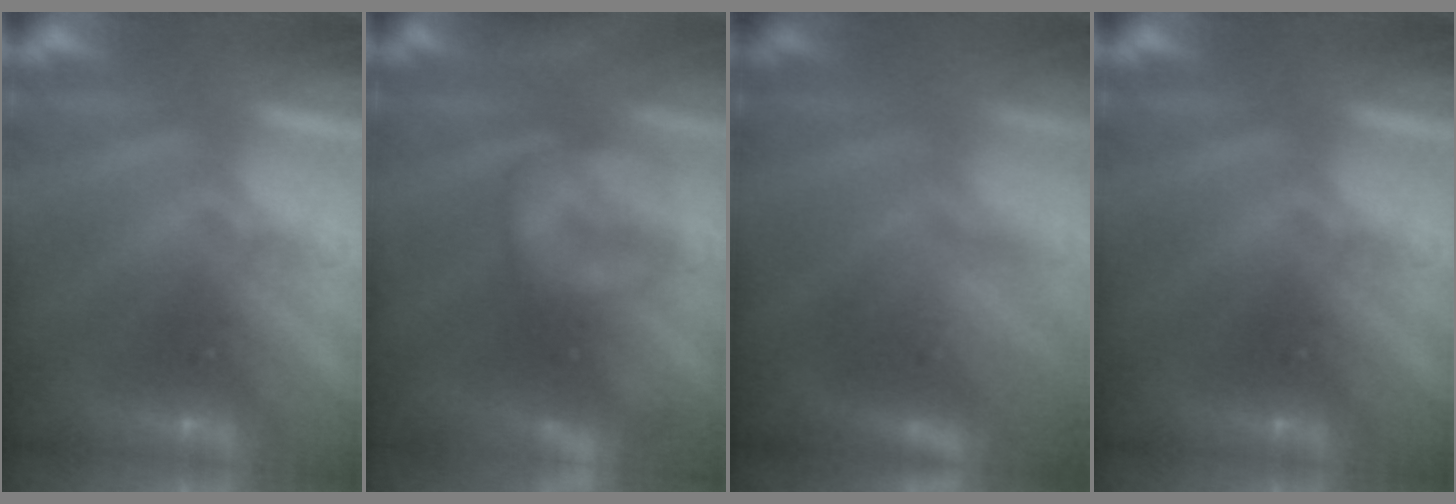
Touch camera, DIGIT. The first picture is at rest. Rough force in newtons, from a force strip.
{"total": 8.0}
{"total": 3.6}
{"total": 0.0}